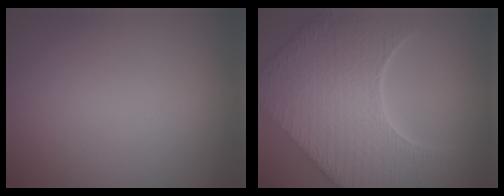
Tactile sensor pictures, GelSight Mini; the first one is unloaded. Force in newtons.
{"total": 9.2, "press": 7.4, "slide": 5.5}